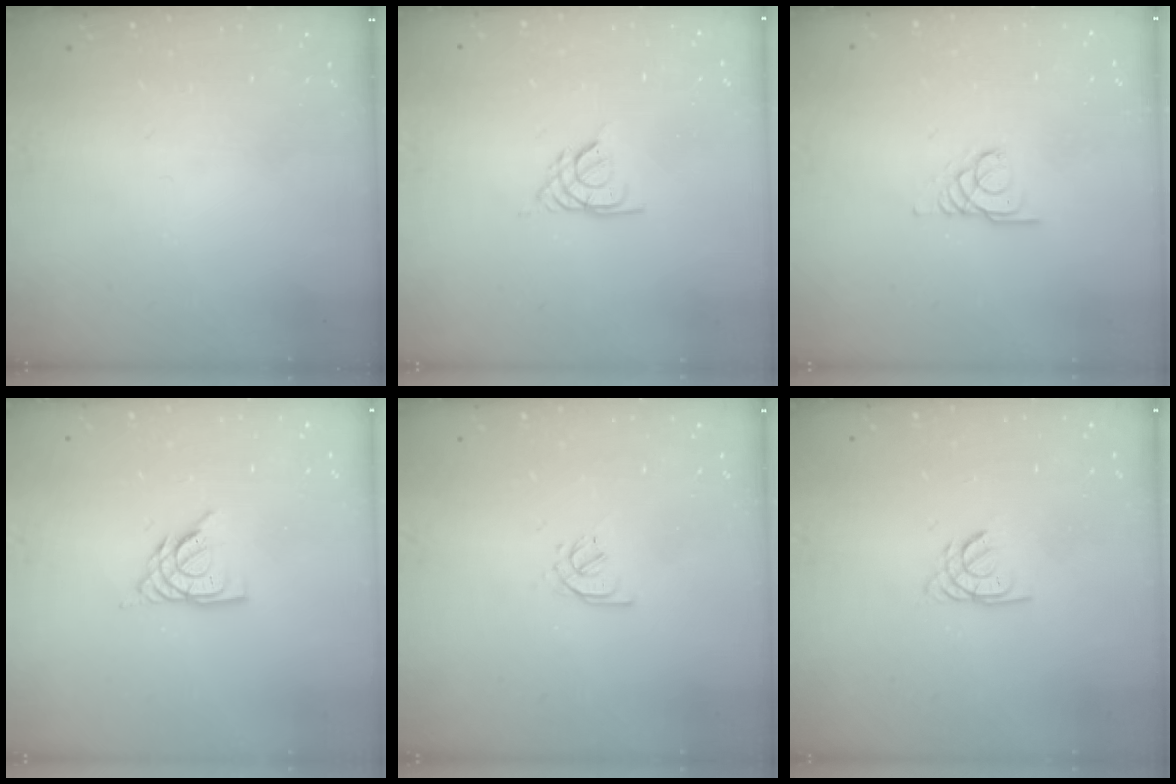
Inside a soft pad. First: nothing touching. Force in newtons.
{"total": 2.6, "press": 2.6, "slide": 0.6}
{"total": 3.1, "press": 3.1, "slide": 0.2}
{"total": 7.3, "press": 7.3, "slide": 0.6}
{"total": 2.4, "press": 2.4, "slide": 0.6}
{"total": 1.8, "press": 1.8, "slide": 0.3}